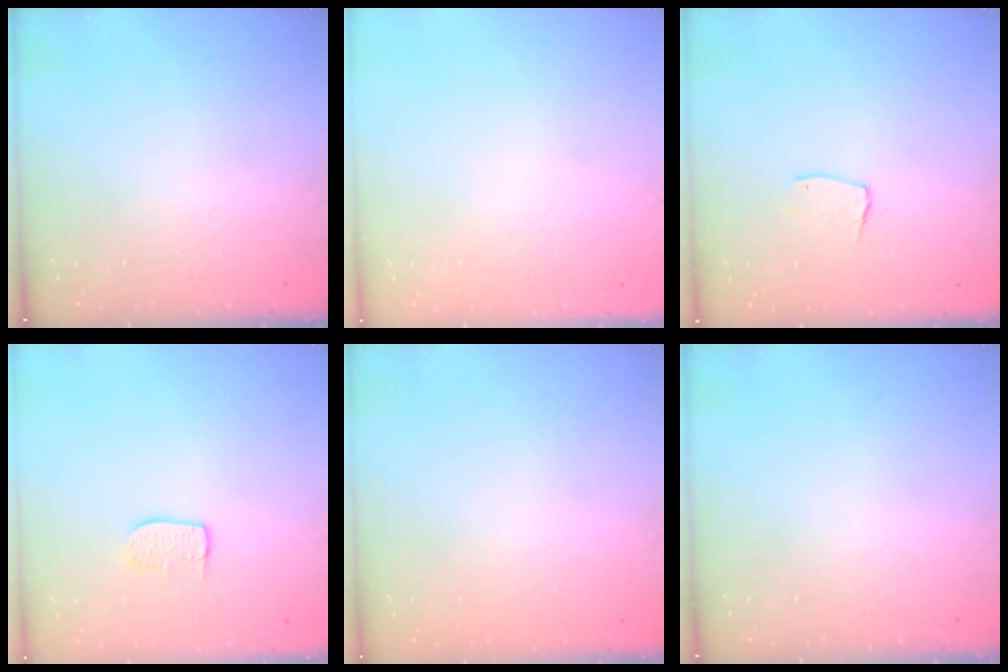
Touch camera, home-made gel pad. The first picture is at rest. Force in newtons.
{"total": 0.0}
{"total": 4.7, "press": 4.7, "slide": 0.3}
{"total": 5.4, "press": 5.4, "slide": 0.3}
{"total": 0.0}
{"total": 0.0}